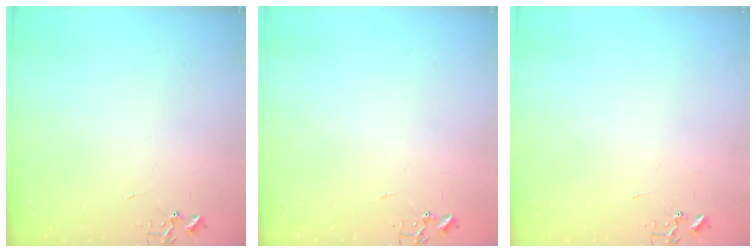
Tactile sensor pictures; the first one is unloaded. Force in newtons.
{"total": 0.0}
{"total": 0.0}